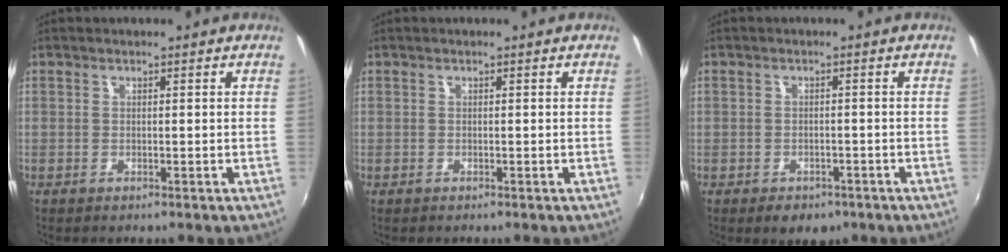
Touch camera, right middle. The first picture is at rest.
{"total": 0.0}
{"total": 4.0, "force": [-2.3, 2.9, 1.5], "torque": [-0.025, 0.002, -0.024]}